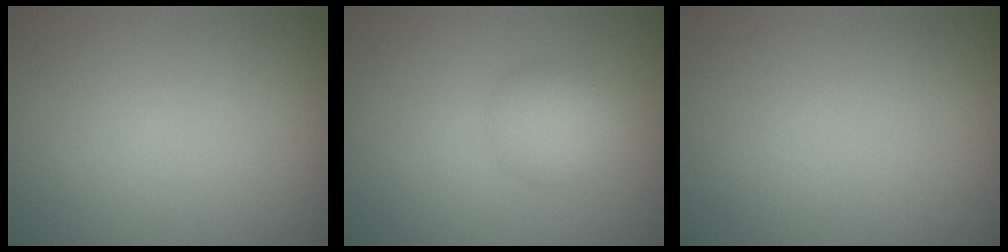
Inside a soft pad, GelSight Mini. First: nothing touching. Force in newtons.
{"total": 2.7, "press": 2.7, "slide": 0.1}
{"total": 0.0}